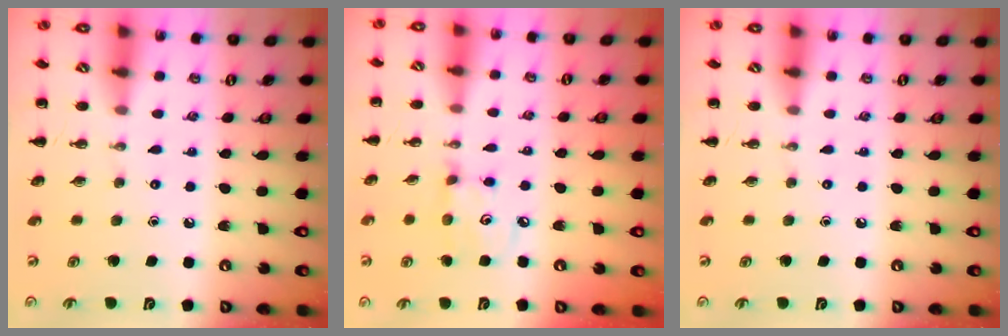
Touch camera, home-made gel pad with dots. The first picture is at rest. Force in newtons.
{"total": 4.8, "press": 4.8, "slide": 0.6}
{"total": 0.0}